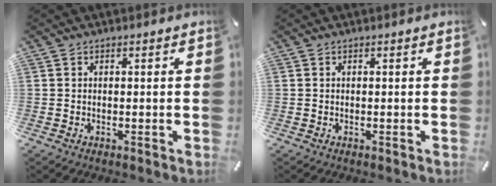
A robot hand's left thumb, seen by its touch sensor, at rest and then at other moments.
{"total": 0.0}